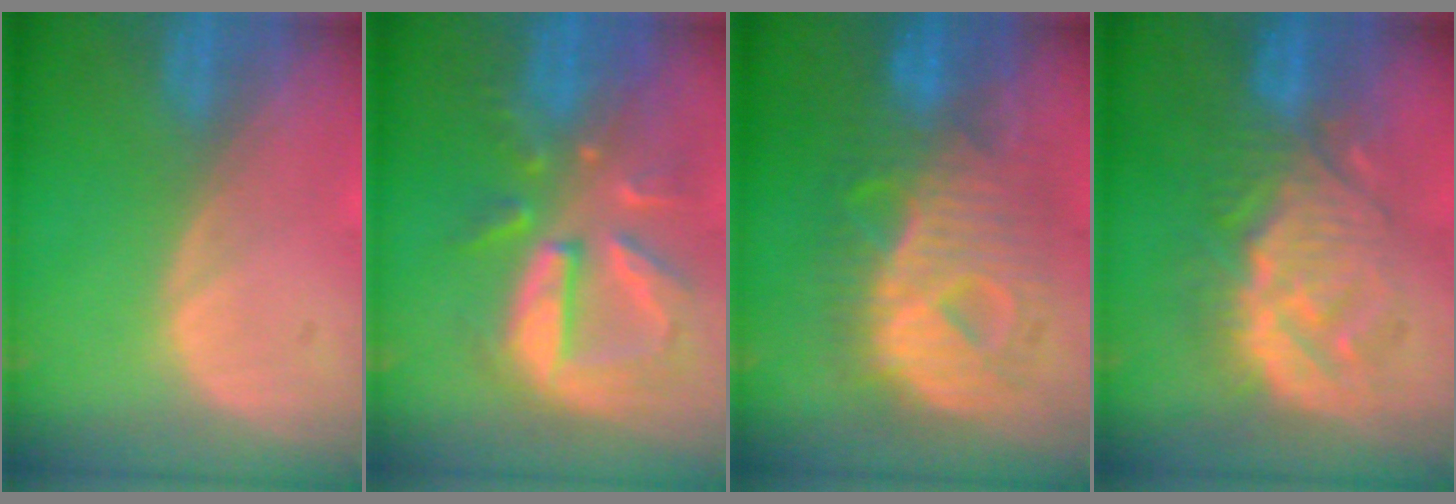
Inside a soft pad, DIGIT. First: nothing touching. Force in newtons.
{"total": 10.6, "press": 9.3, "slide": 5.0}
{"total": 11.2, "press": 11.2, "slide": 1.0}
{"total": 9.5, "press": 9.4, "slide": 0.5}